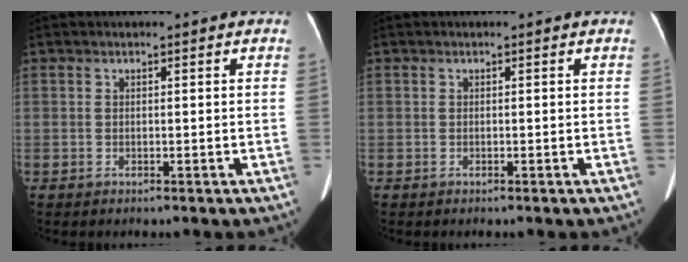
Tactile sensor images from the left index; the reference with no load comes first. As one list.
[{"total": 0.0}]